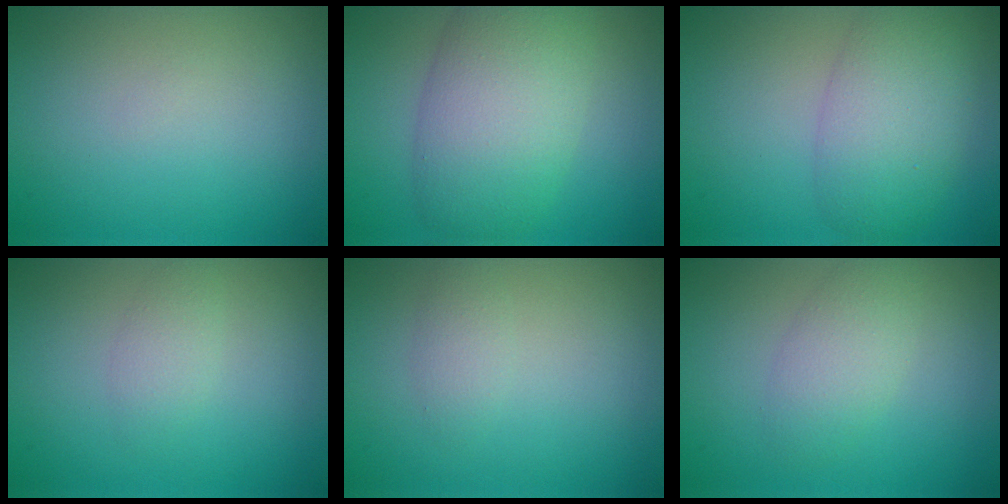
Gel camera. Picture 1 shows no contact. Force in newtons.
{"total": 8.0, "press": 8.0, "slide": 0.4}
{"total": 5.6, "press": 5.6, "slide": 0.0}
{"total": 1.4, "press": 1.4, "slide": 0.0}
{"total": 1.3, "press": 1.3, "slide": 0.1}
{"total": 2.7, "press": 2.7, "slide": 0.1}